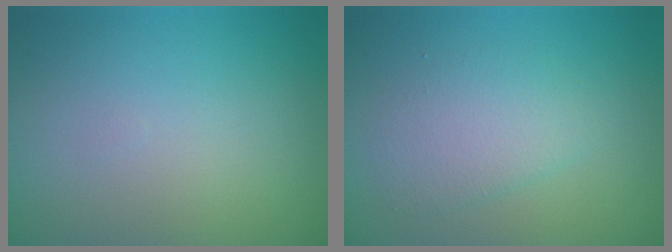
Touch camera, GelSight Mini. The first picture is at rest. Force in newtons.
{"total": 2.7, "press": 2.7, "slide": 0.1}